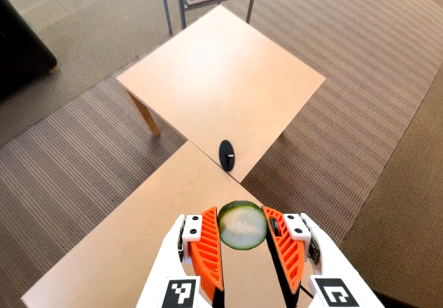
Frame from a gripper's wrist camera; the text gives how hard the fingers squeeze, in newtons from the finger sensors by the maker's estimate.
{"total": 11.5, "left": 11.0, "right": 12.0}